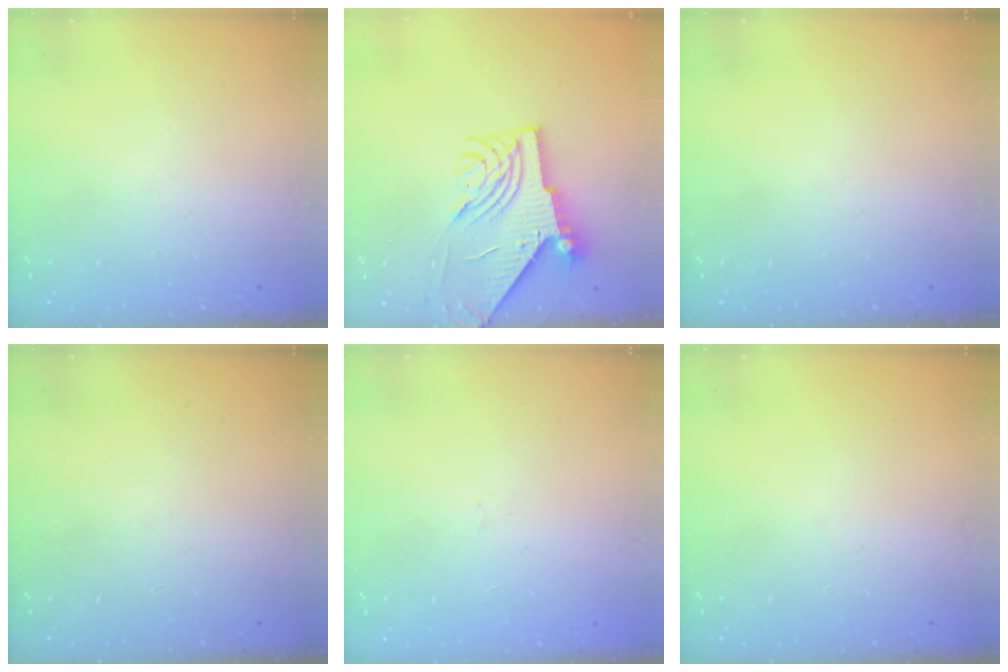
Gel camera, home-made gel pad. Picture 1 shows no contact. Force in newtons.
{"total": 9.2, "press": 9.1, "slide": 1.3}
{"total": 0.0}
{"total": 0.0}
{"total": 0.0}
{"total": 0.0}